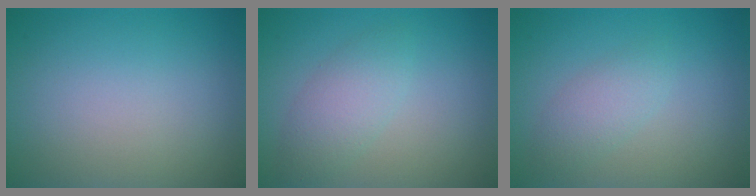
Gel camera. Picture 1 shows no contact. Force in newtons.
{"total": 2.7, "press": 2.7, "slide": 0.0}
{"total": 2.1, "press": 2.1, "slide": 0.0}